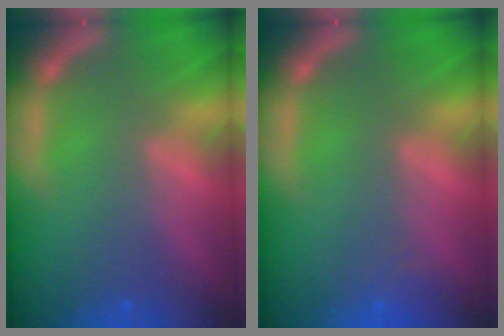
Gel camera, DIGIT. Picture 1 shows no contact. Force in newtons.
{"total": 1.4}